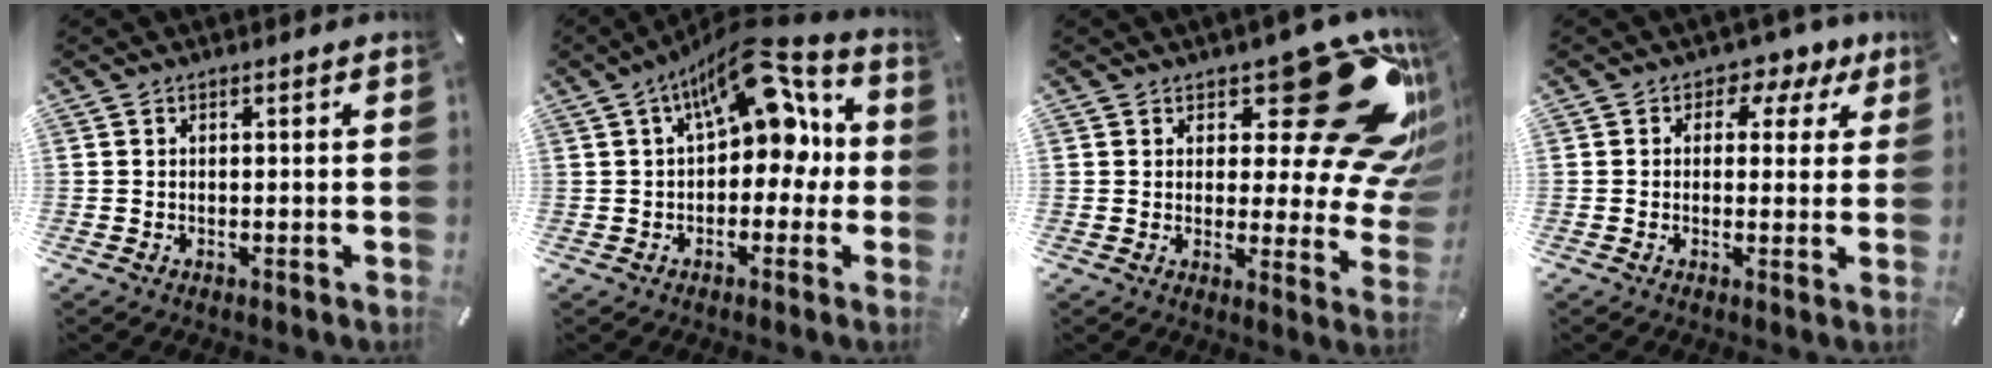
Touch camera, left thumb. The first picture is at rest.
{"total": 15.7, "force": [7.6, 7.8, 11.4], "torque": [-0.166, -0.042, 0.128]}
{"total": 23.4, "force": [12.8, 9.8, 16.9], "torque": [-0.193, -0.085, 0.208]}
{"total": 4.1, "force": [1.1, 3.0, 2.5], "torque": [-0.026, -0.002, 0.010]}